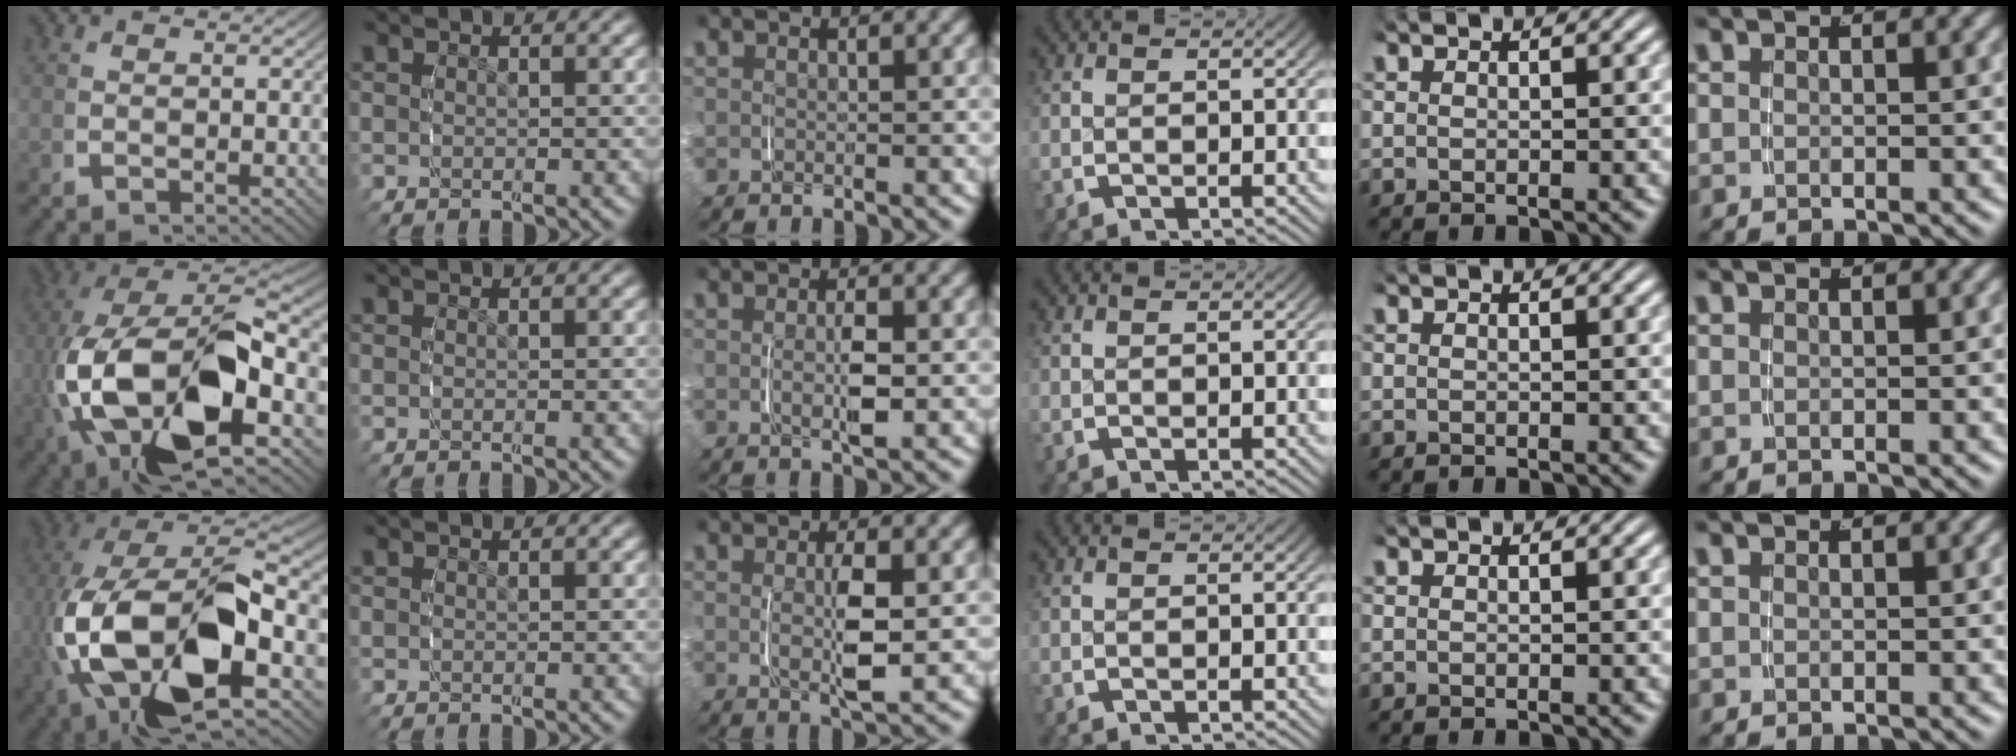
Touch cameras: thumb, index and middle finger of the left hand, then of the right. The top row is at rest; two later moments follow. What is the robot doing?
{"motion": "grasp_and_lifting", "object": "jar lid"}